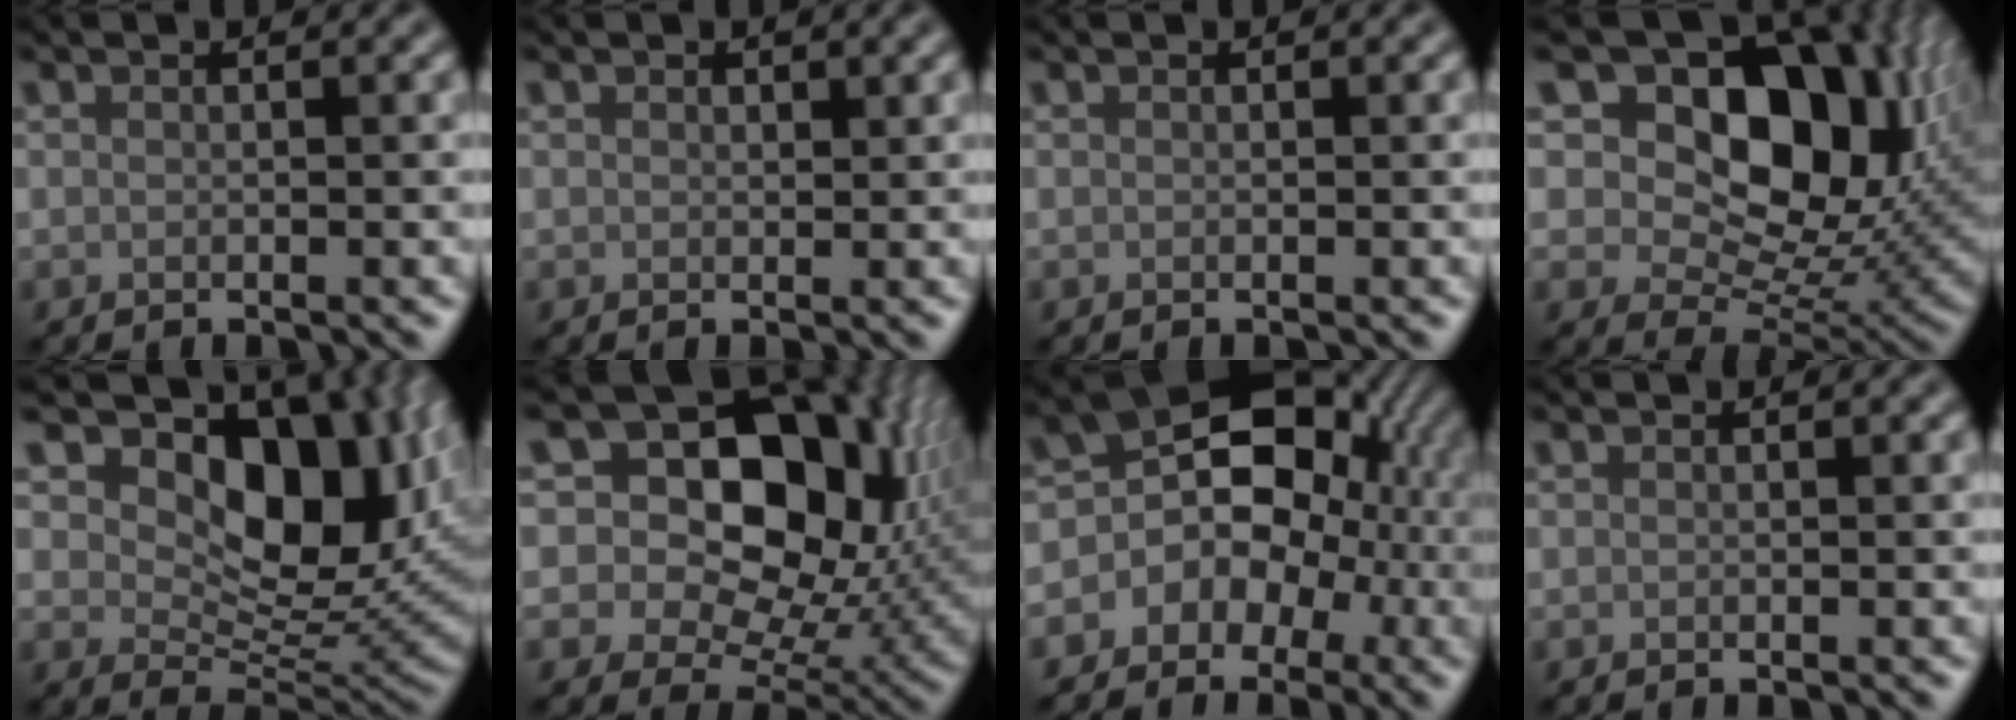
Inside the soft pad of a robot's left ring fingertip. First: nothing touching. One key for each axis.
{"total": 0.6, "fx": 0.4, "fy": 0.4, "fz": 0.2, "tx": -0.002, "ty": -0.003, "tz": 0.005}
{"total": 0.0}
{"total": 15.9, "fx": 6.6, "fy": 9.8, "fz": 10.7, "tx": -0.151, "ty": 0.017, "tz": 0.100}
{"total": 12.9, "fx": 4.5, "fy": 8.1, "fz": 9.0, "tx": -0.112, "ty": -0.006, "tz": 0.074}
{"total": 18.7, "fx": 7.1, "fy": 12.1, "fz": 12.2, "tx": -0.174, "ty": 0.066, "tz": 0.107}
{"total": 10.9, "fx": 0.0, "fy": 8.8, "fz": 6.5, "tx": -0.063, "ty": 0.024, "tz": -0.035}
{"total": 0.0}